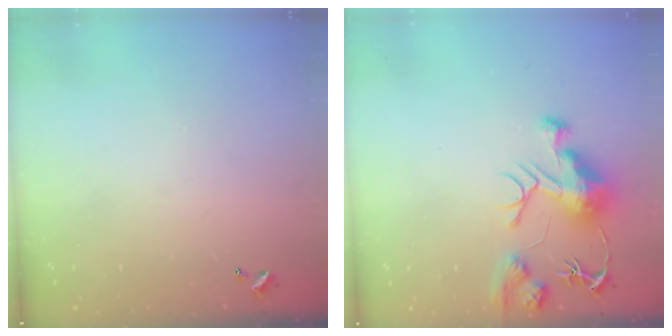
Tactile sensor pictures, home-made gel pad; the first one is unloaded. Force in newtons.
{"total": 12.3, "press": 12.3, "slide": 1.1}